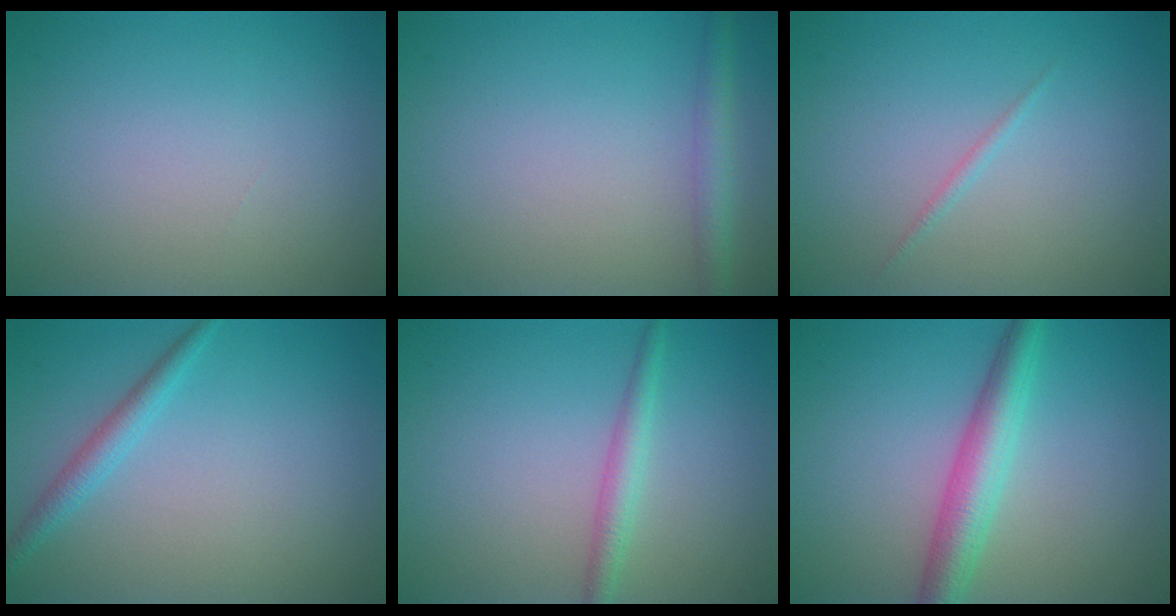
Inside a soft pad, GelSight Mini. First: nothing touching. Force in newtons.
{"total": 2.3, "press": 2.3, "slide": 0.0}
{"total": 0.6, "press": 0.6, "slide": 0.0}
{"total": 1.9, "press": 1.9, "slide": 0.1}
{"total": 2.1, "press": 2.1, "slide": 0.0}
{"total": 4.3, "press": 4.3, "slide": 0.1}